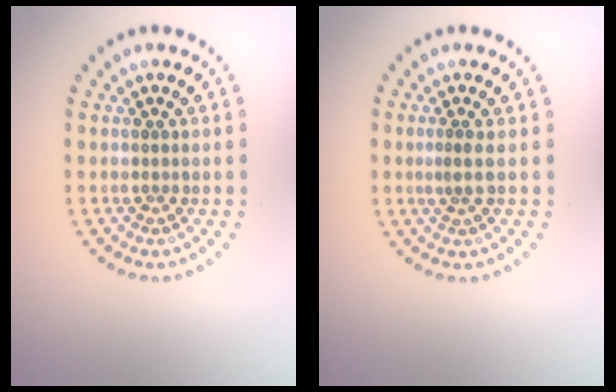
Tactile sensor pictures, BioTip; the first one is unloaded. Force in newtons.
{"total": 1.1, "press": 0.6, "slide": 0.9}